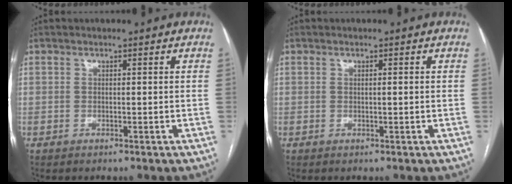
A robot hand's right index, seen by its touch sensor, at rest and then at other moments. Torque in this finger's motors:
{"motor_torque": [-0.22, -0.07, -0.04, 0.00]}